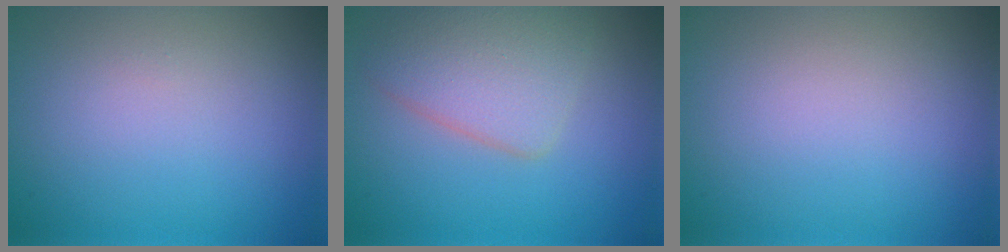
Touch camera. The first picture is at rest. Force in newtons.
{"total": 4.6, "press": 4.6, "slide": 0.4}
{"total": 0.0}